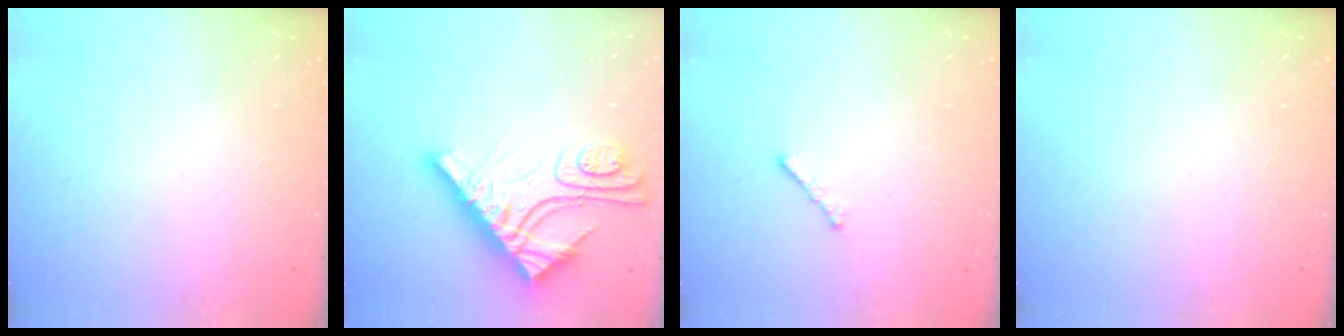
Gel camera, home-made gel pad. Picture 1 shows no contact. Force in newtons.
{"total": 15.2, "press": 15.1, "slide": 1.4}
{"total": 1.7, "press": 1.6, "slide": 0.5}
{"total": 0.0}